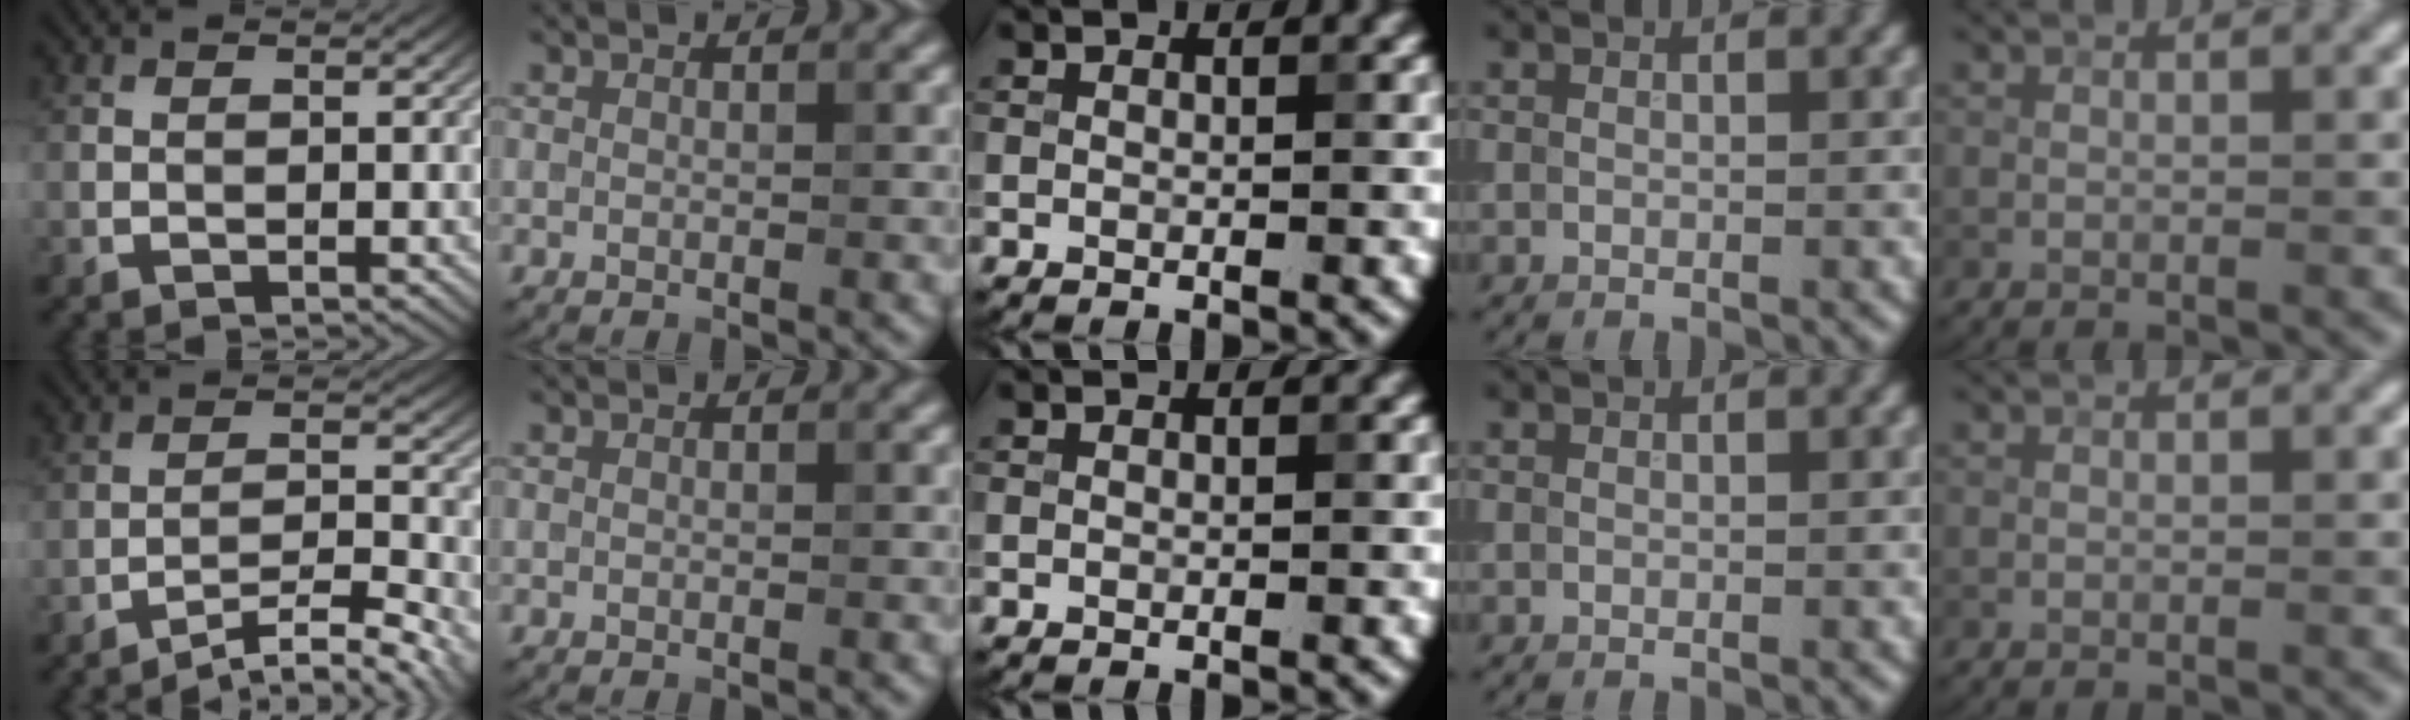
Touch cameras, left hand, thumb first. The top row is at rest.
{"thumb": {"total": 5.3, "force": [-4.7, 0.0, 2.5], "torque": [-0.040, 0.011, -0.070]}}